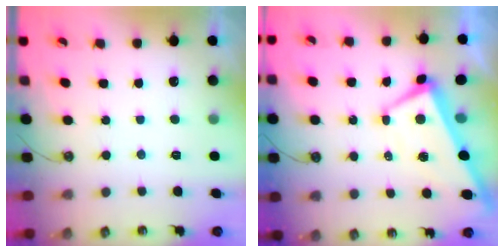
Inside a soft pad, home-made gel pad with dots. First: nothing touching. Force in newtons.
{"total": 1.5, "press": 1.2, "slide": 0.9}